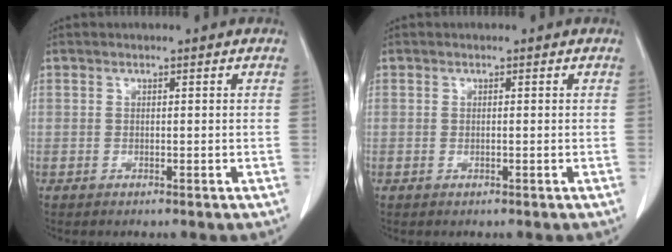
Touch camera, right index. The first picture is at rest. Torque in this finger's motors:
{"motor_torque": [0.05, -0.01, 0.00, 0.01]}